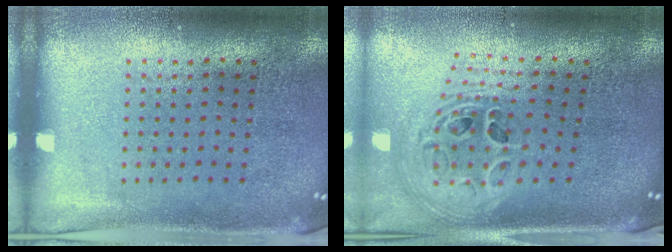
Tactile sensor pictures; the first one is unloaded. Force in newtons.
{"total": 1.8, "press": 1.5, "slide": 1.0}